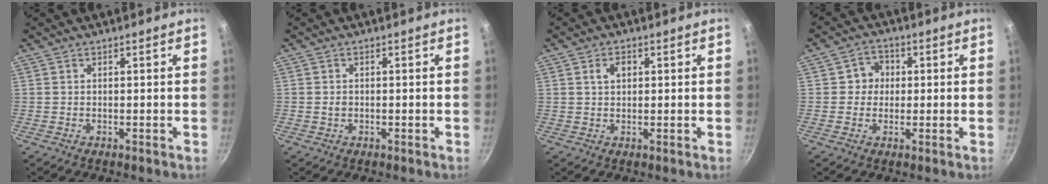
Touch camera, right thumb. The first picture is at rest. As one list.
[{"total": 0.9, "force": [0.0, 0.9, 0.3], "torque": [-0.002, 0.001, 0.001]}, {"total": 2.7, "force": [1.0, 1.9, 1.7], "torque": [-0.018, -0.001, 0.016]}, {"total": 4.4, "force": [0.5, 4.1, 1.3], "torque": [0.015, 0.006, 0.001]}]